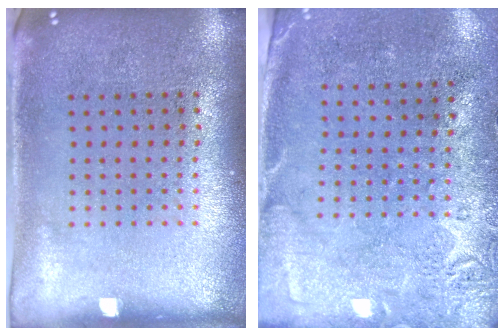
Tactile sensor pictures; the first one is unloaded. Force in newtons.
{"total": 2.7, "press": 2.2, "slide": 1.6}